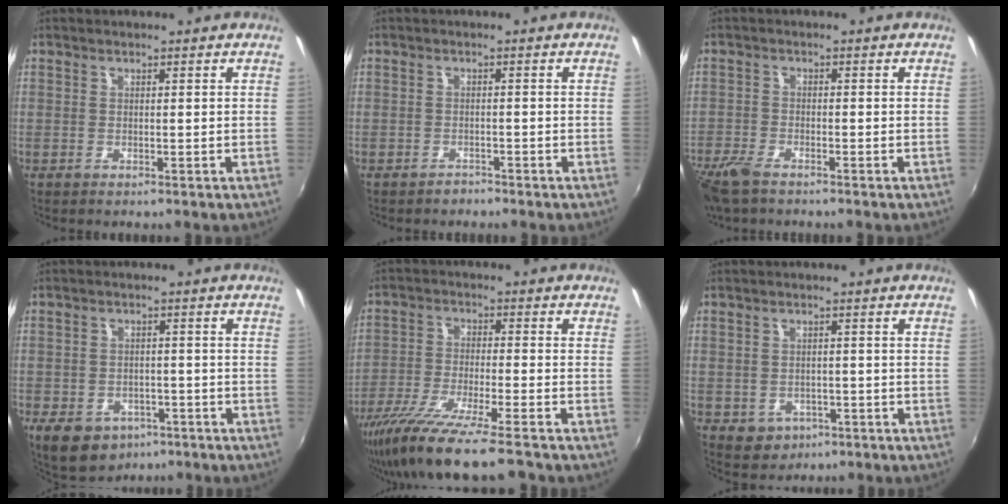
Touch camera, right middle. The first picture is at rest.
{"total": 1.6, "force": [-1.4, 0.8, -0.1], "torque": [-0.001, 0.003, -0.021]}
{"total": 6.7, "force": [-5.2, 2.3, 3.7], "torque": [-0.104, -0.021, -0.105]}
{"total": 12.0, "force": [-7.1, 8.0, 5.4], "torque": [-0.133, -0.008, -0.097]}
{"total": 14.8, "force": [-11.7, 0.9, 9.0], "torque": [-0.185, -0.044, -0.209]}
{"total": 5.4, "force": [-2.1, 4.5, 2.0], "torque": [-0.051, -0.005, -0.019]}